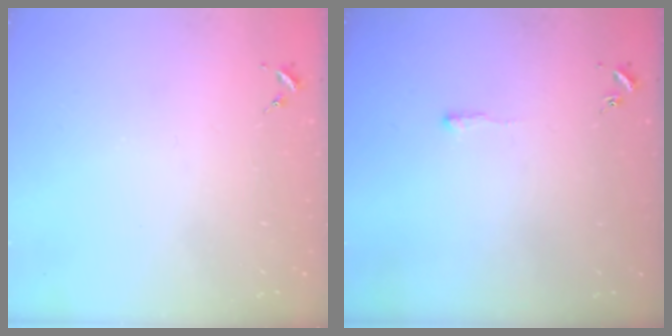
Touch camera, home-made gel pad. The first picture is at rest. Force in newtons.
{"total": 2.1, "press": 2.1, "slide": 0.4}